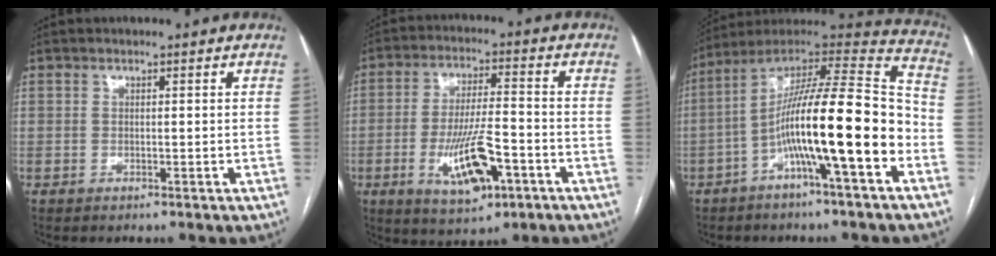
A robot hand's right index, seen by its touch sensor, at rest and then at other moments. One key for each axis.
{"total": 11.4, "fx": -4.2, "fy": 3.4, "fz": 10.0, "tx": -0.187, "ty": -0.004, "tz": -0.066}
{"total": 19.3, "fx": -5.8, "fy": 1.5, "fz": 18.4, "tx": -0.306, "ty": 0.018, "tz": -0.100}